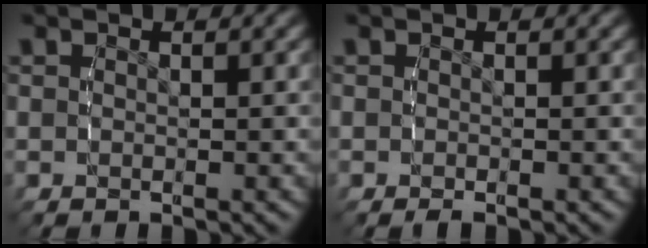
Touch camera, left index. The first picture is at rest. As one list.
[{"total": 0.7, "force": [-0.6, 0.3, 0.2], "torque": [-0.008, -0.003, -0.010]}]